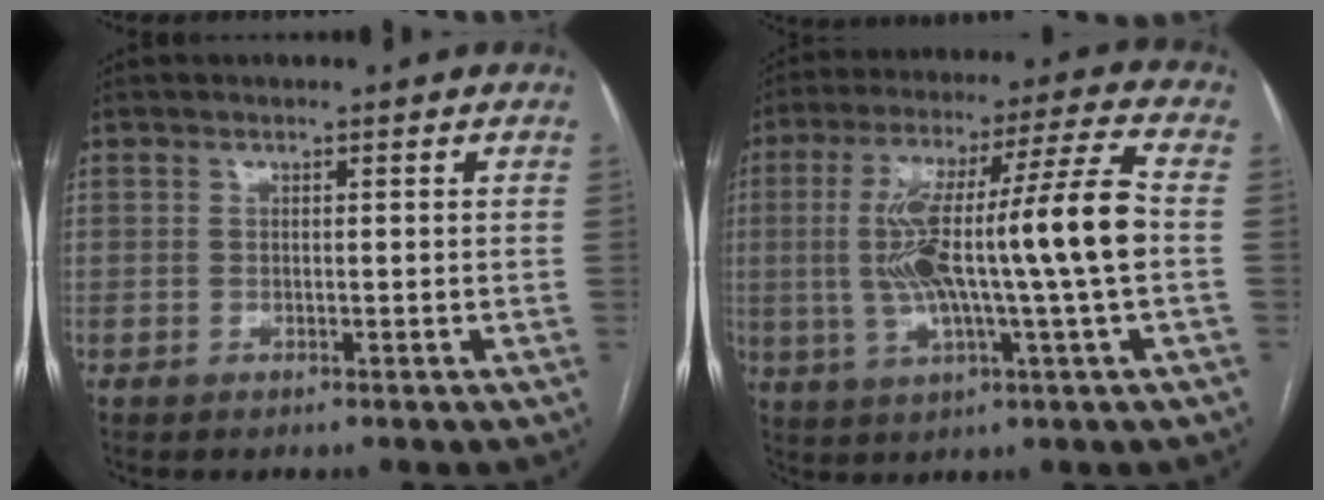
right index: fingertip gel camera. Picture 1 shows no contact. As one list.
[{"total": 16.8, "force": [-0.3, -0.1, 16.8], "torque": [-0.304, 0.022, -0.008]}]